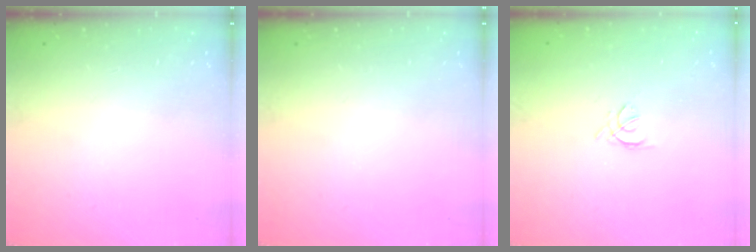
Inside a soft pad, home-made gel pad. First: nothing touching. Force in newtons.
{"total": 0.0}
{"total": 1.5, "press": 1.4, "slide": 0.6}